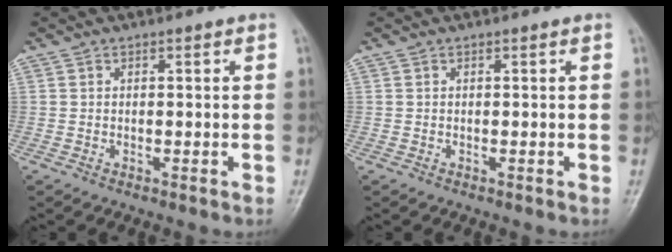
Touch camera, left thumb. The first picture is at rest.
{"total": 0.0}